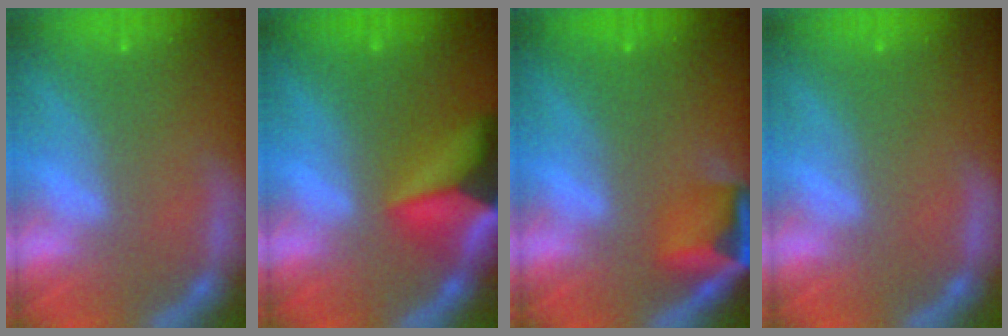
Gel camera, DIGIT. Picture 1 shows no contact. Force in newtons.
{"total": 9.9}
{"total": 4.9}
{"total": 0.0}